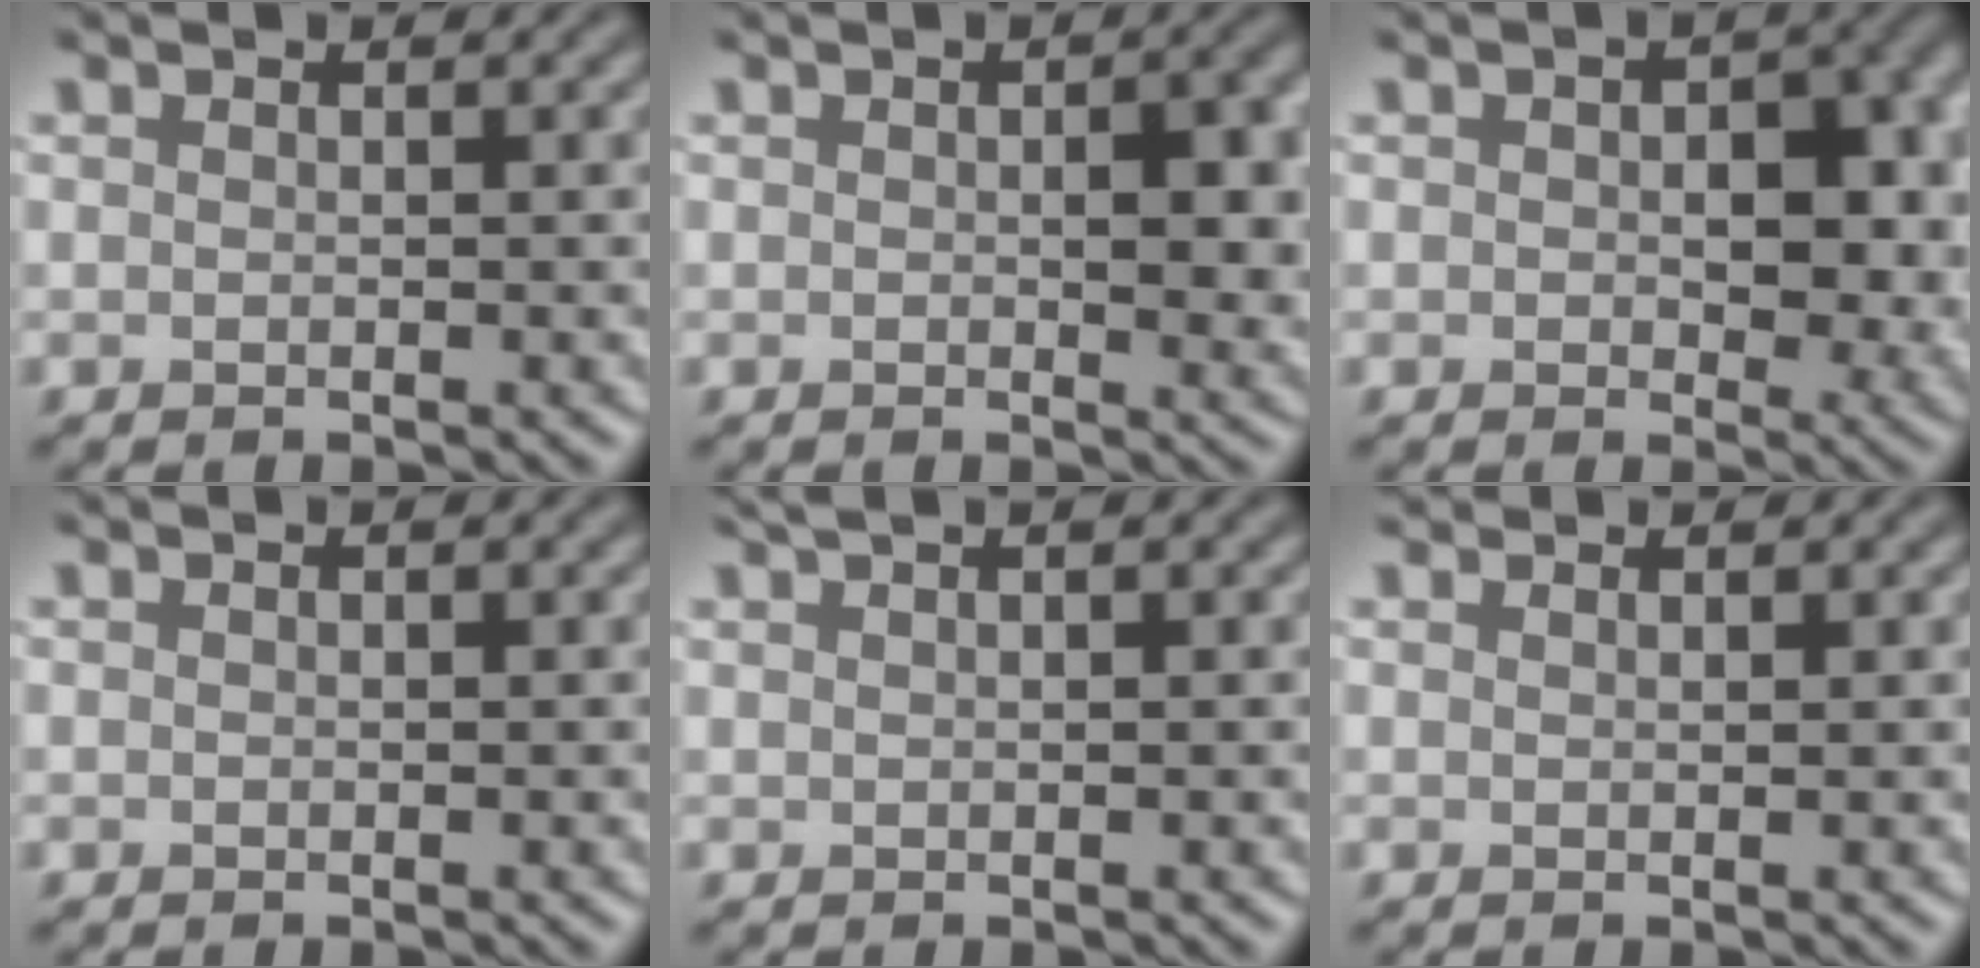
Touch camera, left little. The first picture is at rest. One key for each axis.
{"total": 4.3, "fx": 0.2, "fy": 2.3, "fz": 3.6, "tx": -0.050, "ty": 0.000, "tz": 0.005}
{"total": 6.6, "fx": 0.5, "fy": 4.2, "fz": 5.2, "tx": -0.074, "ty": -0.003, "tz": 0.007}
{"total": 0.0}
{"total": 1.3, "fx": 1.1, "fy": 0.0, "fz": 0.6, "tx": -0.010, "ty": 0.007, "tz": 0.023}
{"total": 0.9, "fx": 0.9, "fy": 0.0, "fz": 0.1, "tx": -0.006, "ty": 0.004, "tz": 0.017}